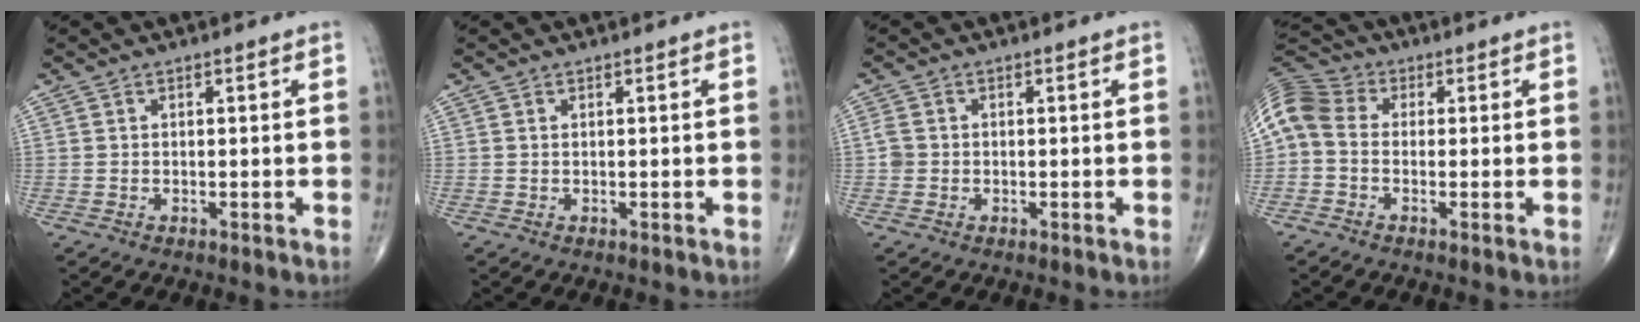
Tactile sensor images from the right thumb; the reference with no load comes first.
{"total": 0.0}
{"total": 2.0, "force": [-0.3, 1.7, 1.0], "torque": [-0.021, 0.003, -0.009]}
{"total": 9.1, "force": [0.1, 7.0, 5.9], "torque": [-0.120, 0.025, -0.014]}